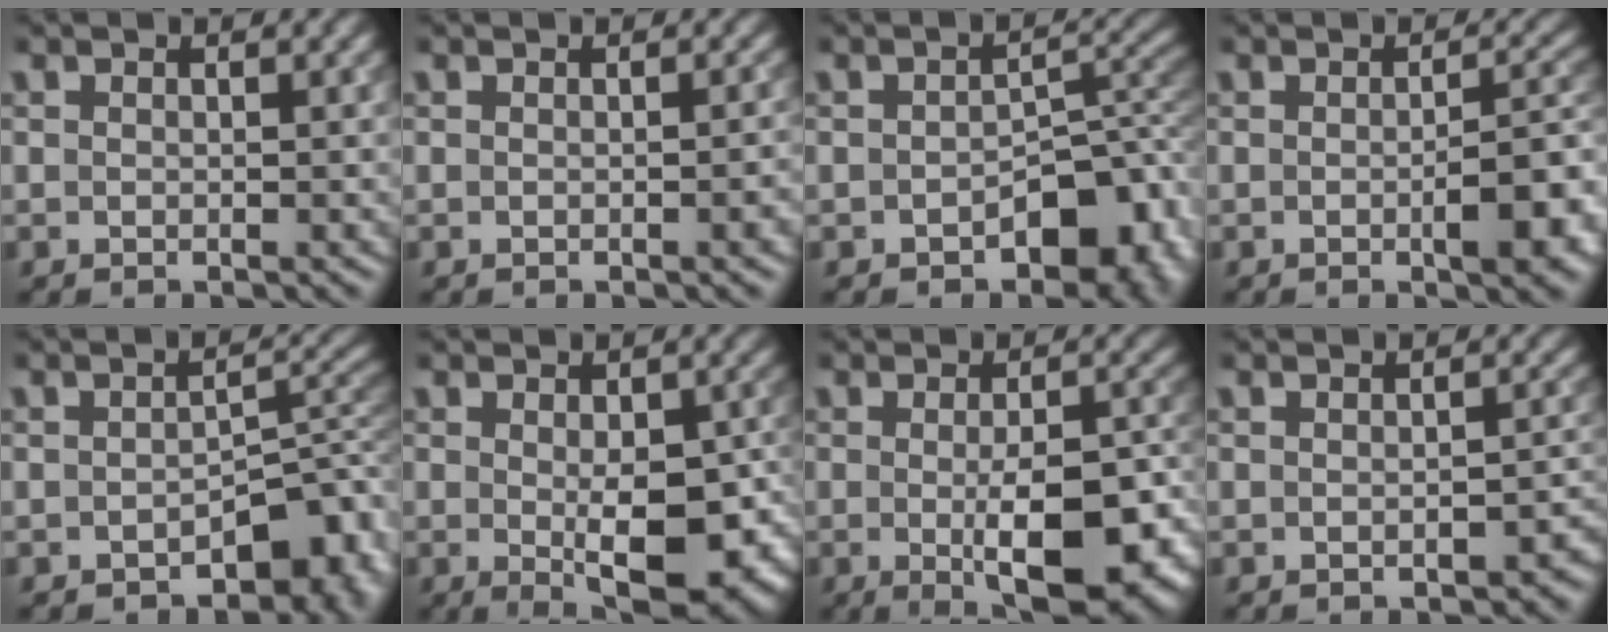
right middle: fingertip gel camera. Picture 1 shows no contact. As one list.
[{"total": 1.6, "force": [-0.4, 0.4, 1.5], "torque": [-0.014, 0.001, -0.005]}, {"total": 6.7, "force": [-2.7, 4.0, 4.8], "torque": [-0.046, 0.000, -0.039]}, {"total": 5.0, "force": [-1.3, 1.4, 4.6], "torque": [-0.064, -0.001, -0.016]}, {"total": 5.7, "force": [-2.7, 3.1, 3.9], "torque": [-0.029, 0.003, -0.039]}, {"total": 8.1, "force": [-1.7, 3.8, 7.0], "torque": [-0.102, -0.026, -0.009]}, {"total": 9.4, "force": [-2.5, 3.6, 8.3], "torque": [-0.122, -0.021, -0.028]}, {"total": 2.3, "force": [-1.0, 1.1, 1.8], "torque": [-0.021, -0.001, -0.008]}]